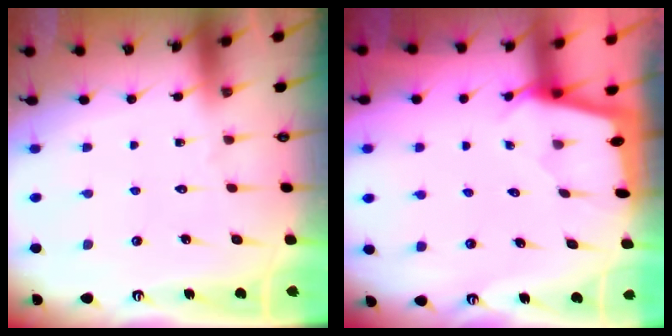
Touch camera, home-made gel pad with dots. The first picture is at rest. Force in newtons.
{"total": 1.8, "press": 1.8, "slide": 0.1}